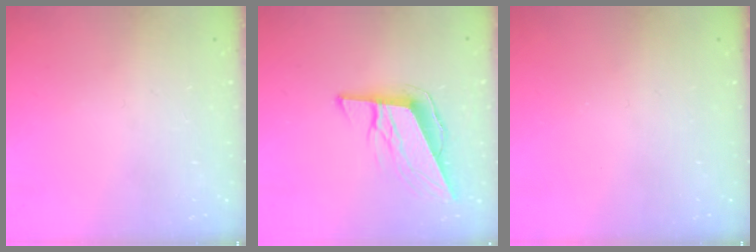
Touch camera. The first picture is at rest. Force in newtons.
{"total": 10.7, "press": 10.2, "slide": 3.3}
{"total": 0.0}